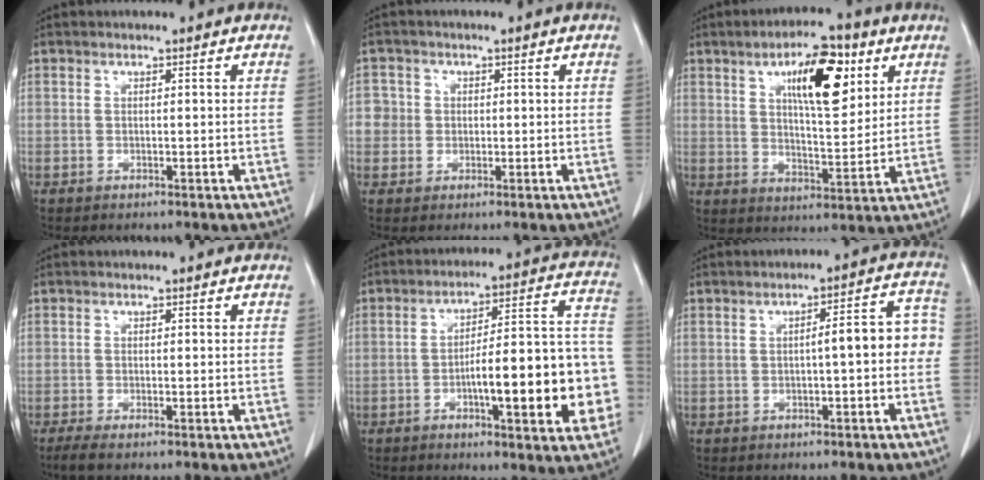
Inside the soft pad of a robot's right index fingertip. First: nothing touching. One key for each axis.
{"total": 3.4, "fx": 0.1, "fy": 3.4, "fz": 0.2, "tx": 0.012, "ty": 0.013, "tz": 0.001}
{"total": 12.1, "fx": 5.5, "fy": 3.7, "fz": 10.2, "tx": -0.165, "ty": 0.008, "tz": 0.090}
{"total": 2.1, "fx": -1.5, "fy": 0.2, "fz": 1.4, "tx": -0.031, "ty": -0.006, "tz": -0.029}
{"total": 18.2, "fx": -4.7, "fy": 3.7, "fz": 17.2, "tx": -0.196, "ty": 0.036, "tz": -0.057}
{"total": 6.2, "fx": -0.6, "fy": 1.3, "fz": 6.0, "tx": -0.074, "ty": 0.030, "tz": -0.009}